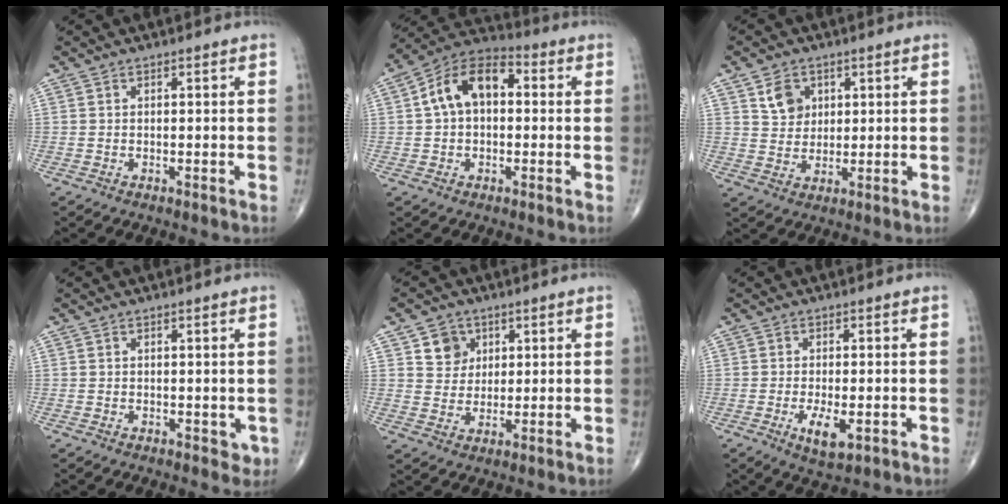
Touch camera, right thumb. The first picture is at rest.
{"total": 12.0, "force": [1.5, 7.6, 9.1], "torque": [-0.145, 0.036, 0.012]}
{"total": 5.7, "force": [2.5, 4.5, 2.4], "torque": [-0.021, -0.015, 0.047]}
{"total": 1.6, "force": [0.1, 1.2, 1.0], "torque": [-0.007, -0.001, 0.005]}
{"total": 5.8, "force": [2.4, 5.0, 1.6], "torque": [-0.002, -0.010, 0.043]}
{"total": 6.0, "force": [-1.8, 2.4, 5.2], "torque": [-0.087, -0.011, -0.024]}